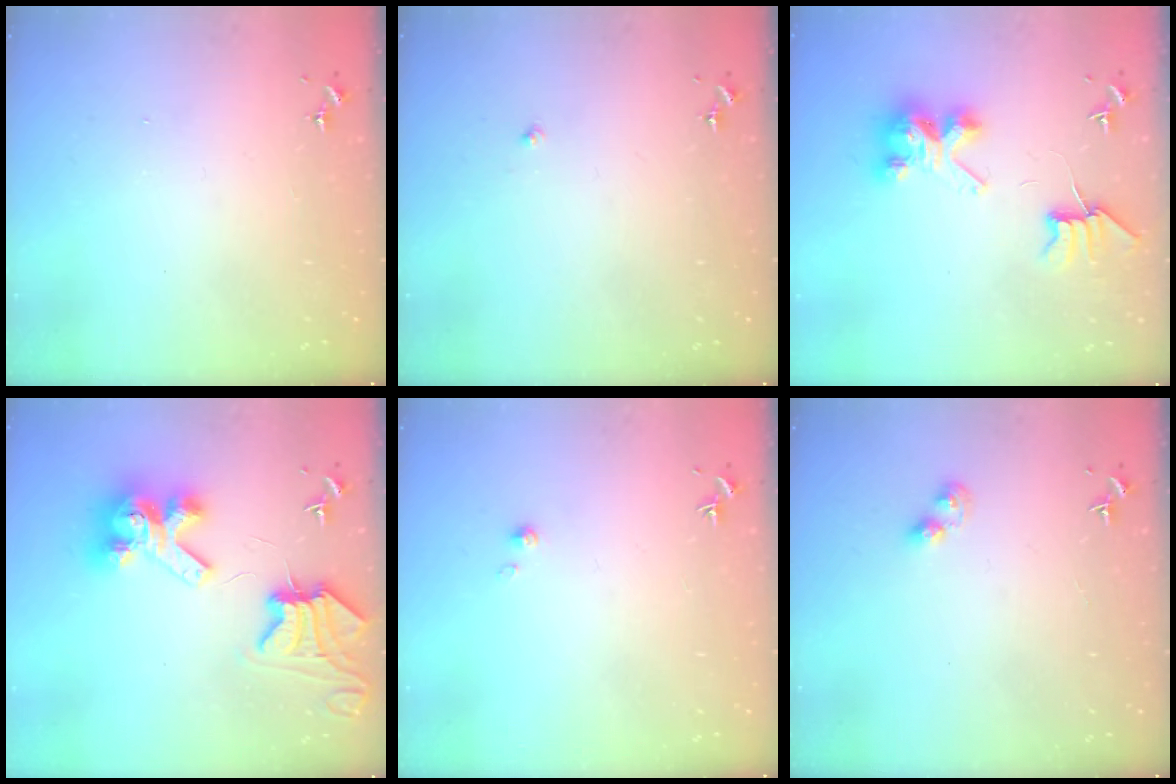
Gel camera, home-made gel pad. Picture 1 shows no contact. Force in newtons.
{"total": 1.8, "press": 1.8, "slide": 0.1}
{"total": 9.1, "press": 9.1, "slide": 0.9}
{"total": 12.6, "press": 12.6, "slide": 1.4}
{"total": 2.0, "press": 1.9, "slide": 0.2}
{"total": 3.2, "press": 3.2, "slide": 0.4}